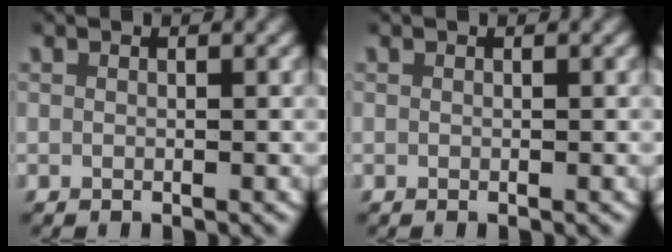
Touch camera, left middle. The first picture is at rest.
{"total": 0.0}